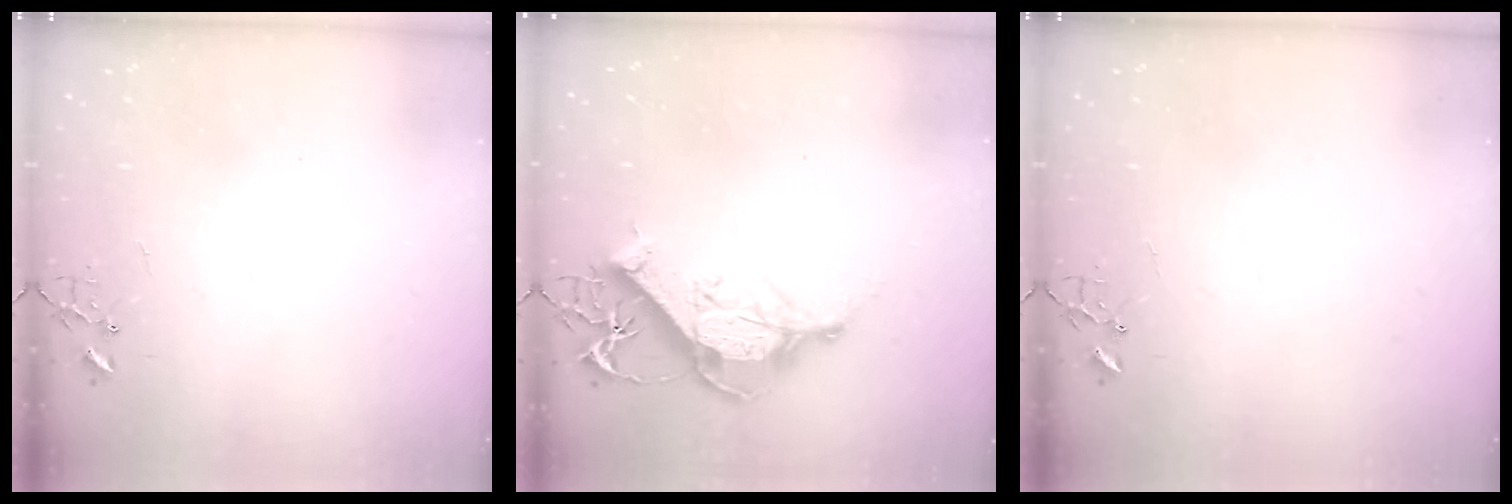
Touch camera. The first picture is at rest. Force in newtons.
{"total": 13.7, "press": 13.5, "slide": 2.2}
{"total": 0.0}